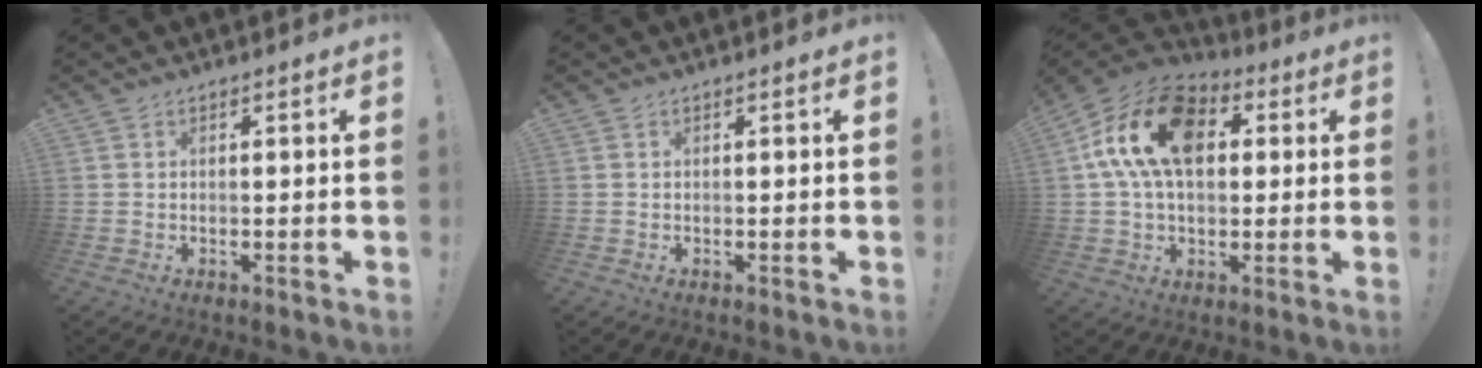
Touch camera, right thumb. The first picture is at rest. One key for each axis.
{"total": 0.0}
{"total": 19.1, "fx": 5.0, "fy": 12.0, "fz": 14.0, "tx": -0.251, "ty": 0.009, "tz": 0.087}